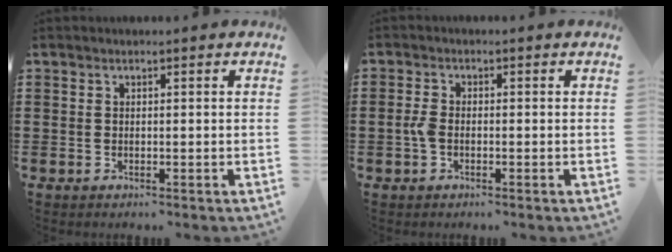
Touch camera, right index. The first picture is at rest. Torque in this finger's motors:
{"motor_torque": [0.40, 0.00, 0.26, 0.07]}